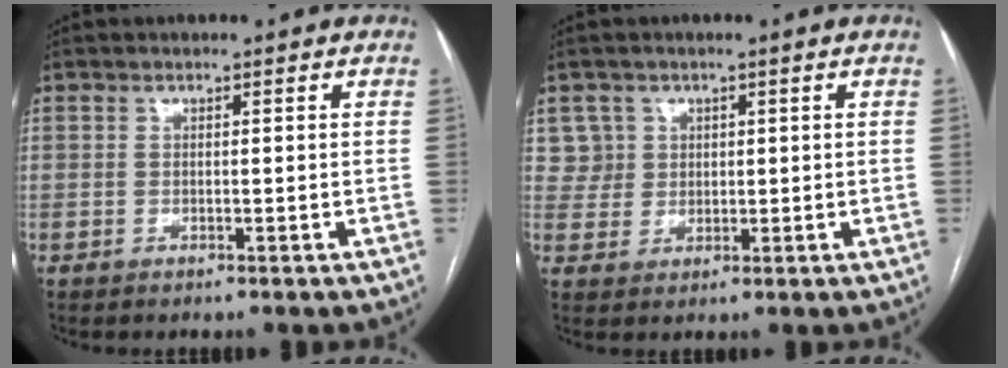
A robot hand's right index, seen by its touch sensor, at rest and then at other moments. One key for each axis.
{"total": 3.9, "fx": 1.7, "fy": 3.5, "fz": -0.5, "tx": 0.026, "ty": 0.007, "tz": 0.030}